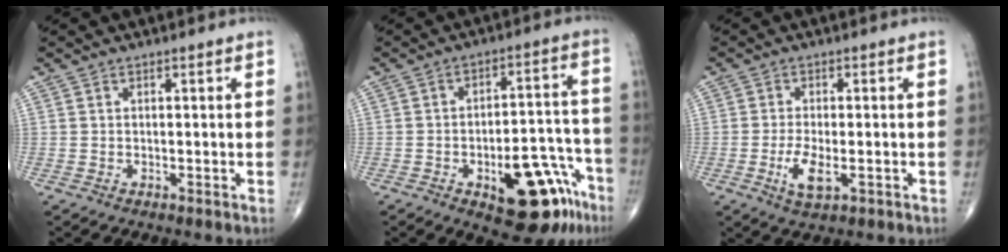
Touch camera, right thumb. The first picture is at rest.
{"total": 16.5, "force": [-8.6, 6.9, 12.2], "torque": [-0.108, 0.067, -0.107]}
{"total": 5.2, "force": [-1.6, 2.0, 4.5], "torque": [-0.088, -0.006, -0.026]}